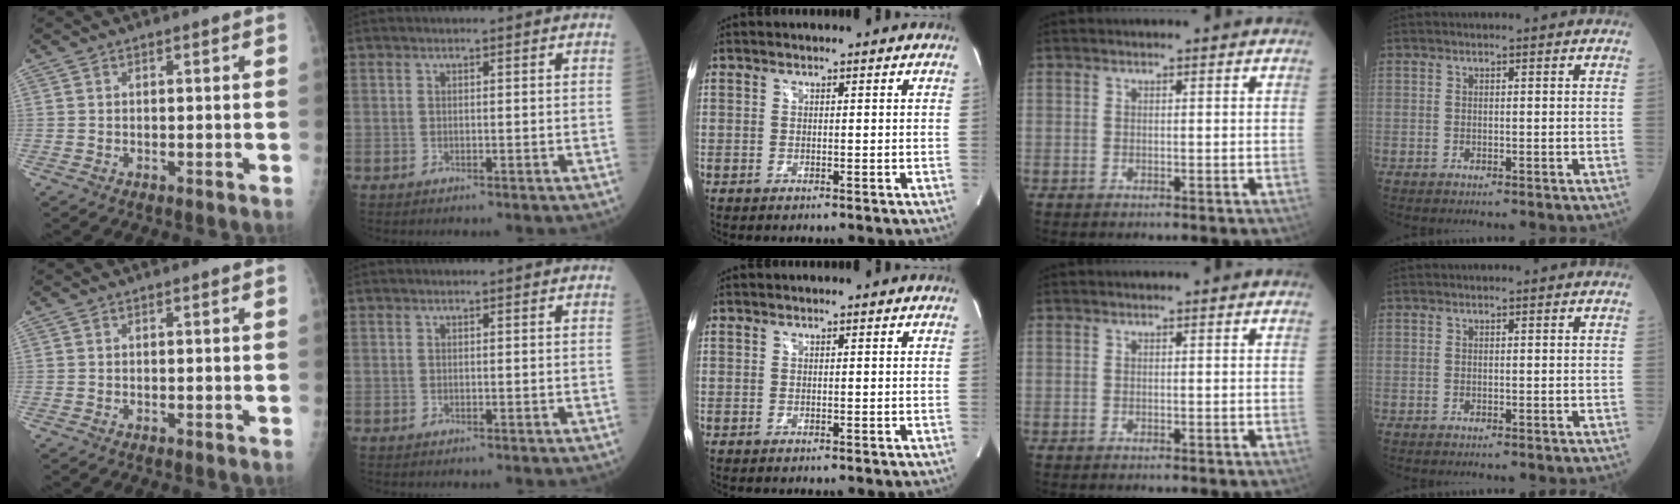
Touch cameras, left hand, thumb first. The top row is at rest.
{}